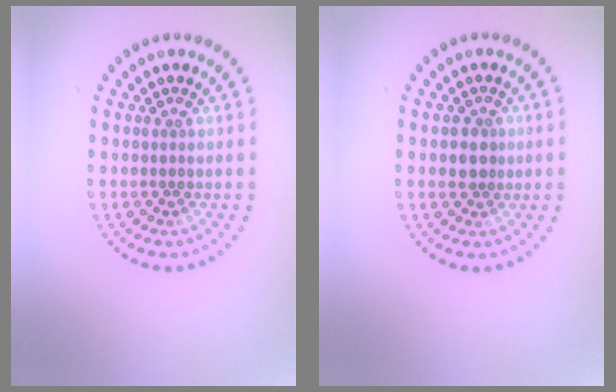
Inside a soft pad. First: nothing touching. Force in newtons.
{"total": 1.9, "press": 1.7, "slide": 0.9}